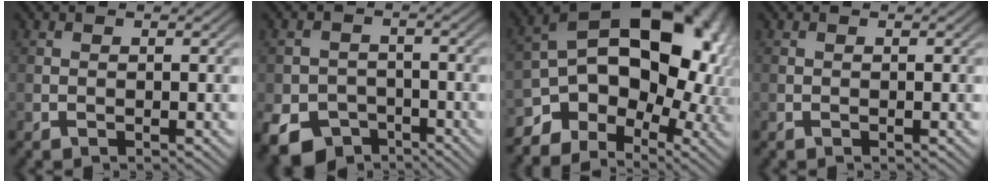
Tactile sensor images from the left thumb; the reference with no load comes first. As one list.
[{"total": 6.7, "force": [-3.9, 4.7, 2.7], "torque": [-0.056, -0.017, -0.073]}, {"total": 18.5, "force": [-2.4, 12.7, 13.3], "torque": [-0.184, -0.017, -0.025]}, {"total": 0.0}]